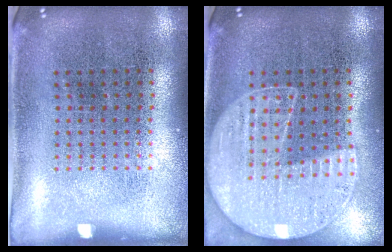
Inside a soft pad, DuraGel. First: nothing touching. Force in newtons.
{"total": 1.3, "press": 1.2, "slide": 0.3}